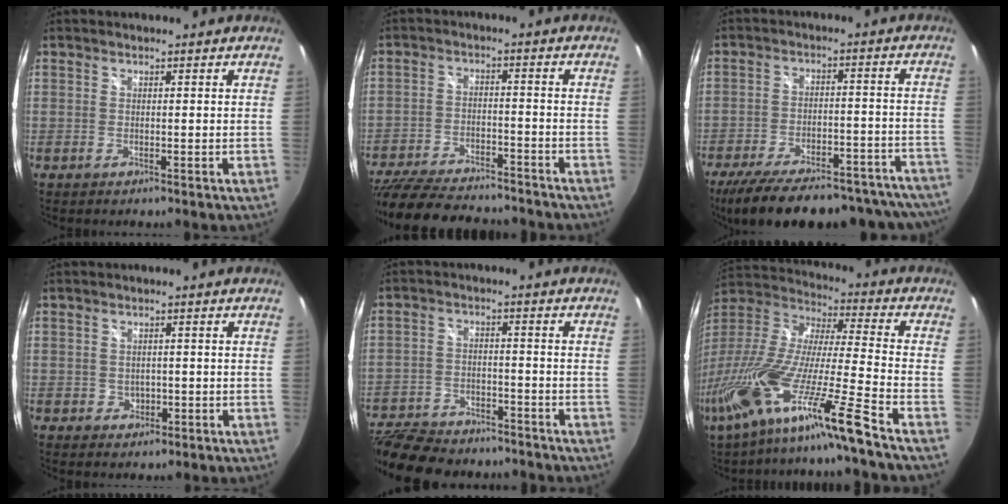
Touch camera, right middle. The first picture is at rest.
{"total": 21.6, "force": [-18.1, 6.4, 9.8], "torque": [-0.209, -0.032, -0.274]}
{"total": 31.1, "force": [-26.9, 9.1, 12.8], "torque": [-0.221, -0.009, -0.344]}
{"total": 2.4, "force": [-0.5, 2.2, 0.7], "torque": [-0.014, -0.002, -0.003]}
{"total": 17.9, "force": [-14.6, 7.2, 7.5], "torque": [-0.184, -0.016, -0.230]}
{"total": 22.6, "force": [-15.5, -2.0, 16.4], "torque": [-0.276, -0.072, -0.275]}